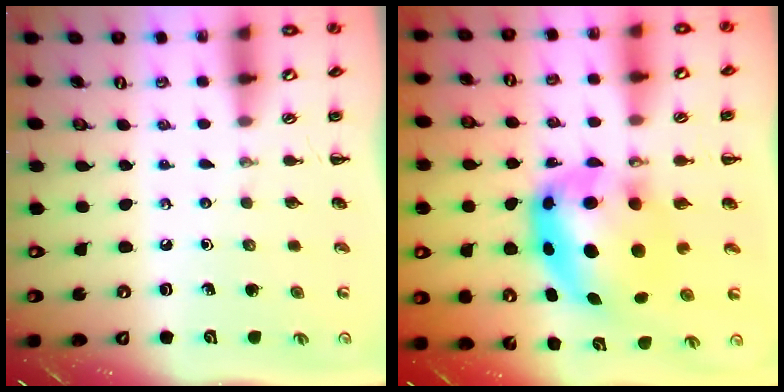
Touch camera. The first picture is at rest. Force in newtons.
{"total": 8.6, "press": 8.4, "slide": 1.9}